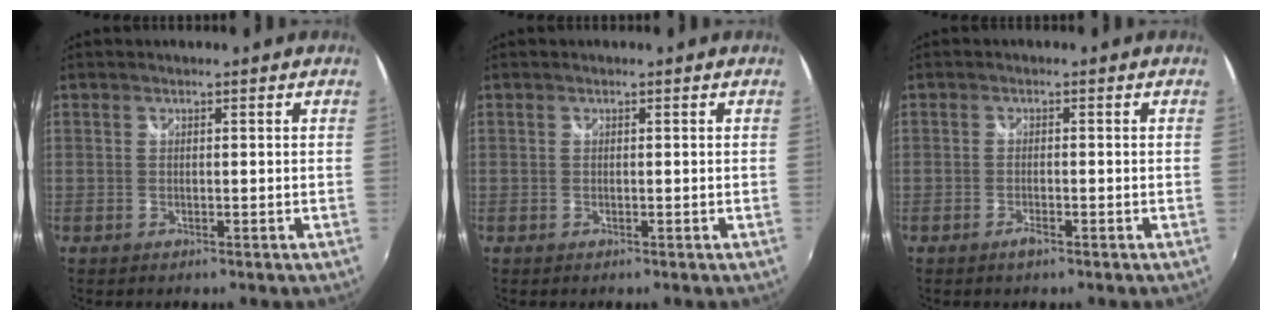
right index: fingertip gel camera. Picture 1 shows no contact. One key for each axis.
{"total": 0.0}
{"total": 1.7, "fx": -1.2, "fy": 0.4, "fz": 1.2, "tx": -0.028, "ty": -0.002, "tz": -0.023}